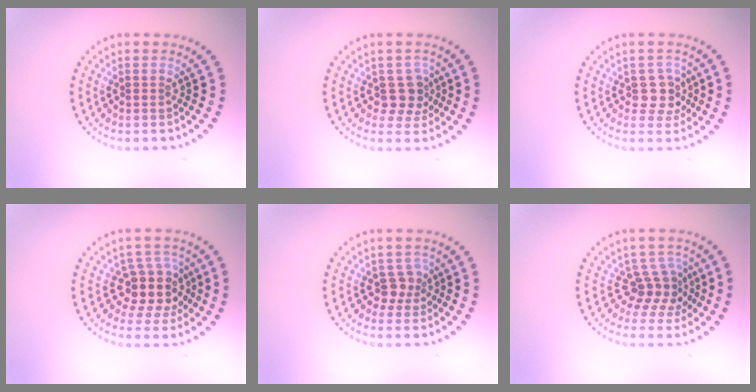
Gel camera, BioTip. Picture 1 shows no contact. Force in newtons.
{"total": 2.5, "press": 2.0, "slide": 1.5}
{"total": 2.4, "press": 2.0, "slide": 1.2}
{"total": 3.8, "press": 3.1, "slide": 2.2}
{"total": 1.8, "press": 1.3, "slide": 1.2}
{"total": 3.0, "press": 2.0, "slide": 2.2}